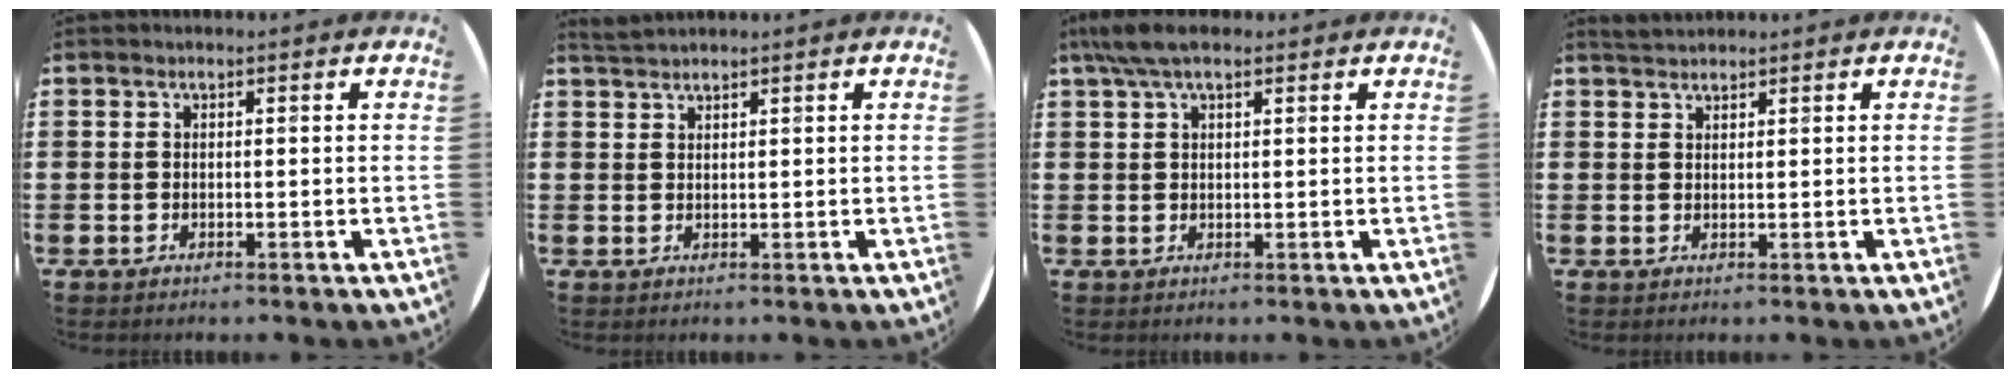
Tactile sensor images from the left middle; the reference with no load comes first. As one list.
[{"total": 1.5, "force": [1.5, 0.0, 0.2], "torque": [-0.006, 0.001, 0.029]}, {"total": 4.2, "force": [2.7, 1.4, 2.9], "torque": [-0.064, 0.008, 0.050]}, {"total": 1.7, "force": [1.6, 0.3, 0.2], "torque": [-0.007, 0.004, 0.031]}]